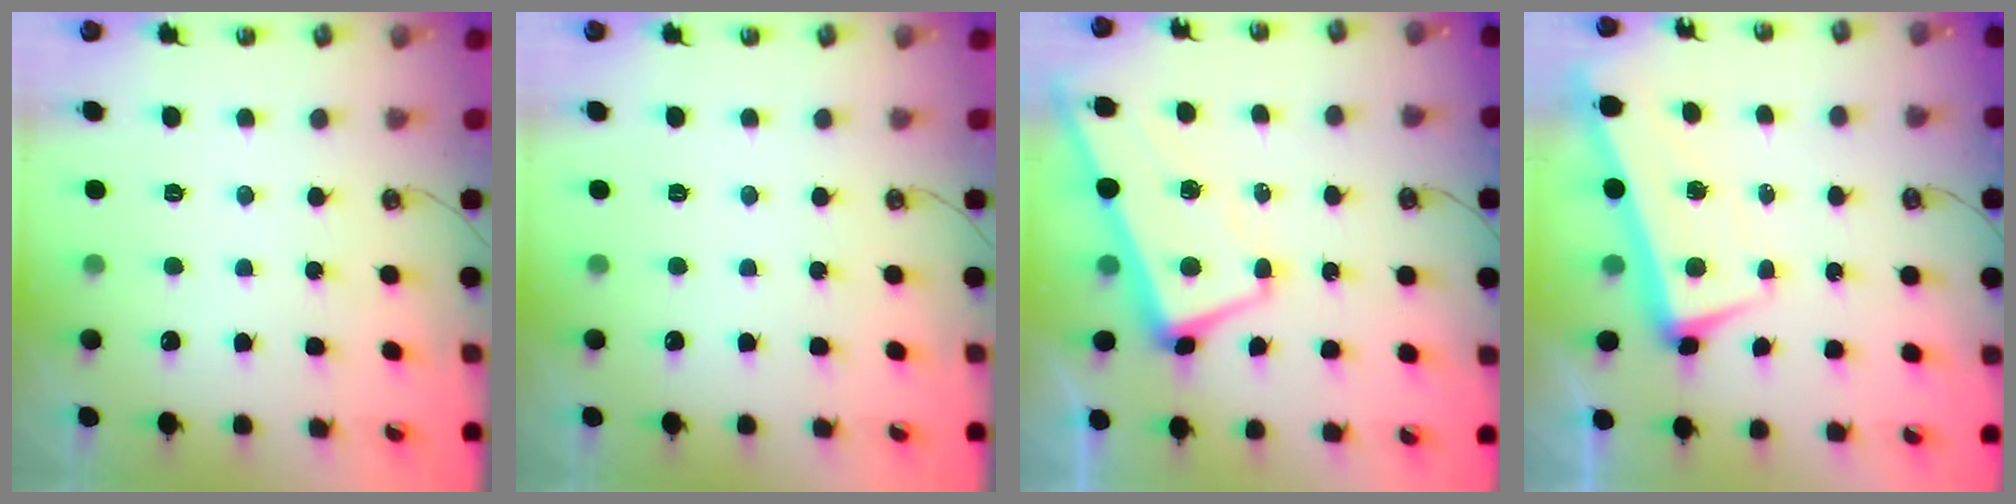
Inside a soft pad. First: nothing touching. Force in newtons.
{"total": 0.0}
{"total": 1.0, "press": 0.5, "slide": 0.8}
{"total": 2.0, "press": 1.8, "slide": 0.9}